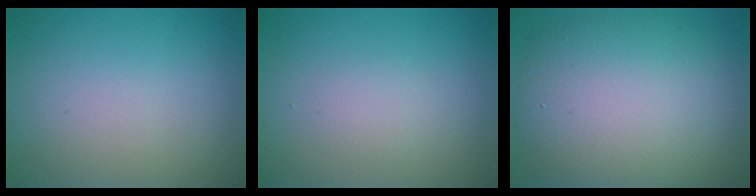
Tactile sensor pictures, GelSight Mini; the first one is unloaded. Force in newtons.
{"total": 1.2, "press": 1.2, "slide": 0.1}
{"total": 11.0, "press": 11.0, "slide": 0.4}